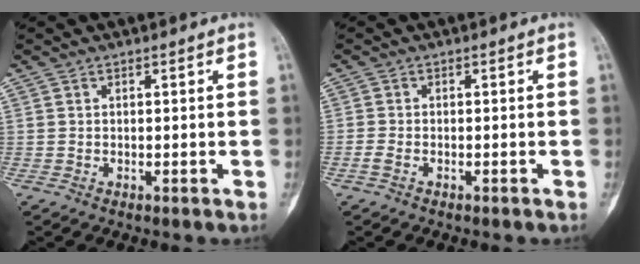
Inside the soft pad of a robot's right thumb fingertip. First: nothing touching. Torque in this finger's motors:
{"motor_torque": [-0.53, -0.31, -0.21, 0.19, -0.04]}